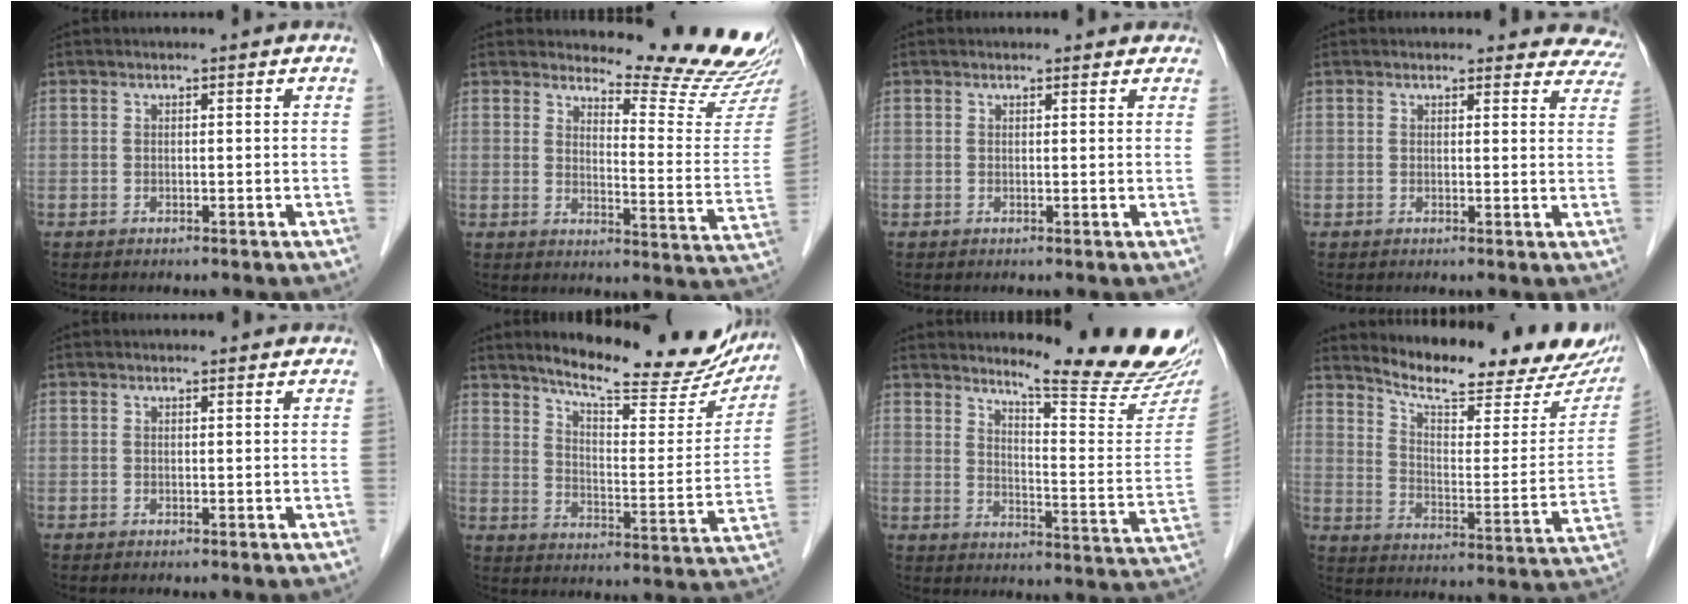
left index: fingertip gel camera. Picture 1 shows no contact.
{"total": 15.6, "force": [15.1, -0.4, 3.8], "torque": [-0.050, -0.127, 0.168]}
{"total": 2.3, "force": [2.1, 0.9, 0.3], "torque": [-0.003, 0.006, 0.016]}
{"total": 9.1, "force": [8.5, 3.2, 0.0], "torque": [0.056, -0.016, 0.051]}
{"total": 1.2, "force": [1.2, 0.4, 0.1], "torque": [-0.010, 0.005, 0.013]}
{"total": 21.2, "force": [18.5, 4.5, 9.3], "torque": [-0.122, -0.035, 0.239]}
{"total": 18.1, "force": [16.6, 0.0, 7.1], "torque": [-0.103, -0.117, 0.204]}
{"total": 21.7, "force": [19.7, 3.9, 8.2], "torque": [-0.117, -0.060, 0.256]}